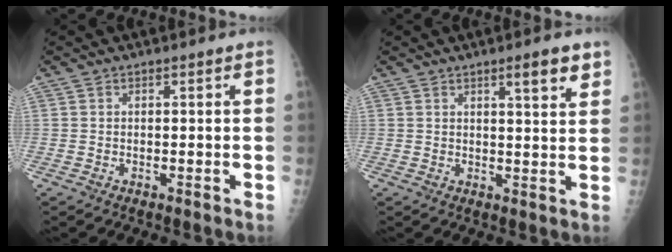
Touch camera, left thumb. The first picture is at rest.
{"total": 5.3, "force": [3.3, 0.9, 4.0], "torque": [-0.049, -0.019, 0.045]}